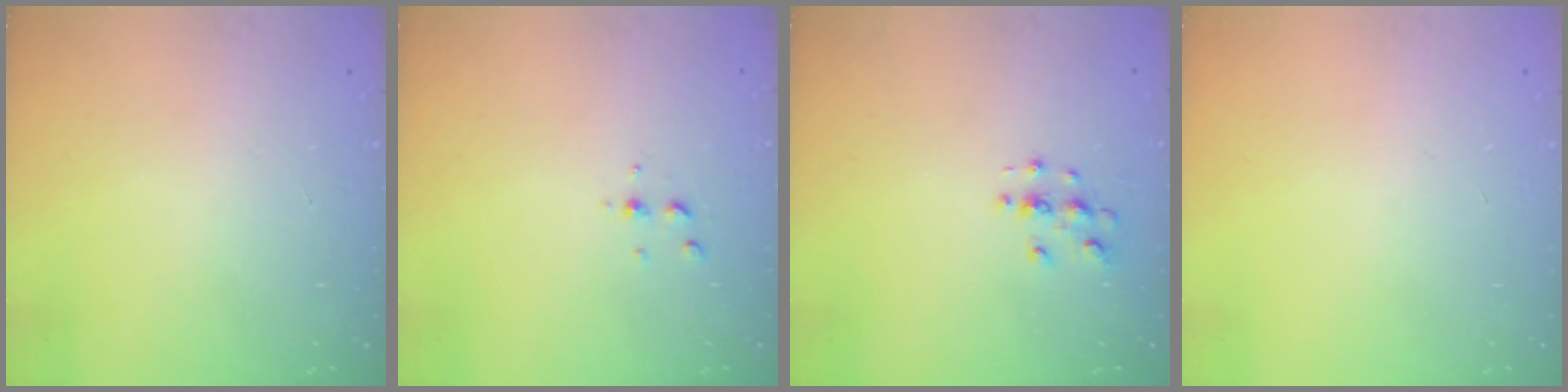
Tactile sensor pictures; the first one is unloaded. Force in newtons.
{"total": 2.5, "press": 2.4, "slide": 0.2}
{"total": 3.0, "press": 3.0, "slide": 0.3}
{"total": 0.0}